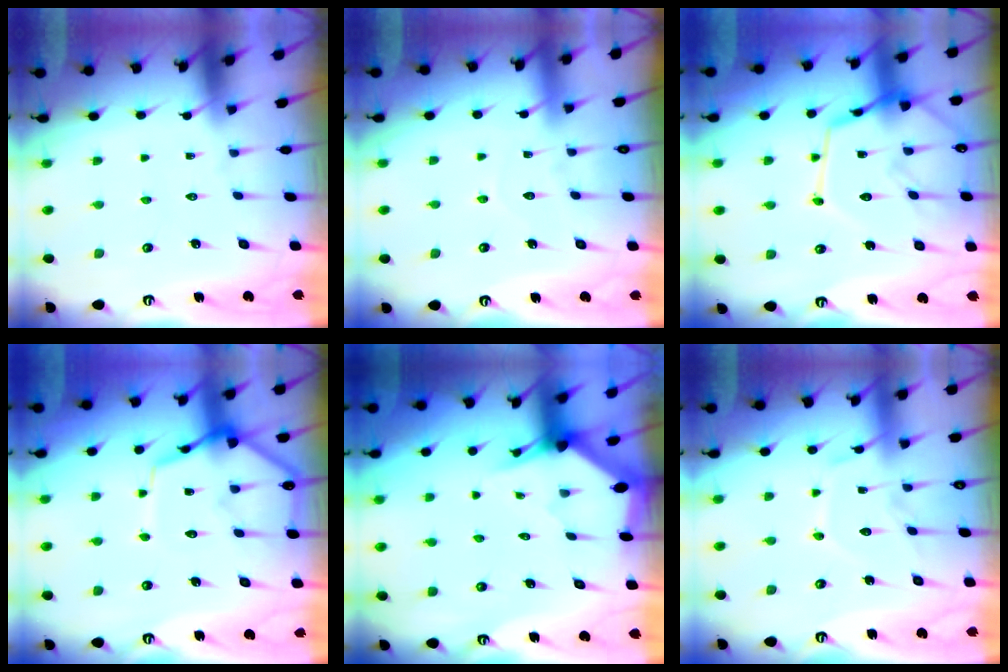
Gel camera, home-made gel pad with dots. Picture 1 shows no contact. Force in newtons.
{"total": 5.9, "press": 5.8, "slide": 0.4}
{"total": 18.9, "press": 18.8, "slide": 1.6}
{"total": 10.4, "press": 10.4, "slide": 1.1}
{"total": 3.0, "press": 3.0, "slide": 0.1}
{"total": 11.1, "press": 11.1, "slide": 0.7}